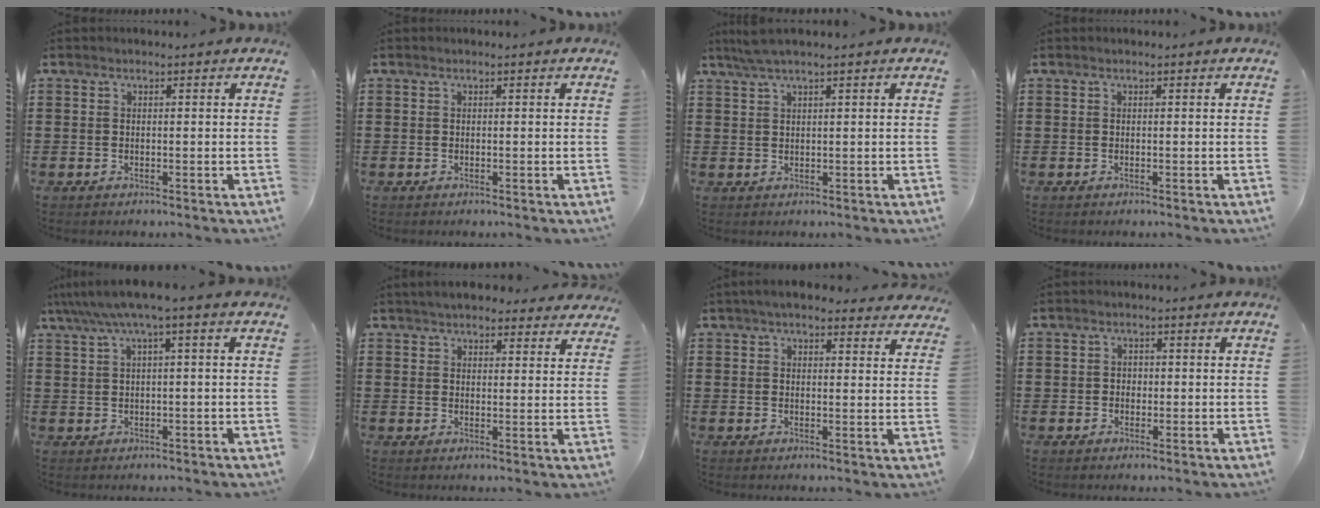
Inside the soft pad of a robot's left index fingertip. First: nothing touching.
{"total": 0.0}
{"total": 2.4, "force": [1.5, 0.0, 1.9], "torque": [-0.037, 0.001, 0.028]}
{"total": 0.0}
{"total": 3.8, "force": [1.1, -0.1, 3.6], "torque": [-0.070, -0.003, 0.015]}
{"total": 4.2, "force": [3.9, 0.9, 1.0], "torque": [-0.031, -0.007, 0.073]}
{"total": 4.4, "force": [3.9, 0.8, 1.8], "torque": [-0.045, -0.004, 0.072]}
{"total": 1.4, "force": [-0.1, 1.3, 0.4], "torque": [-0.013, 0.007, -0.004]}